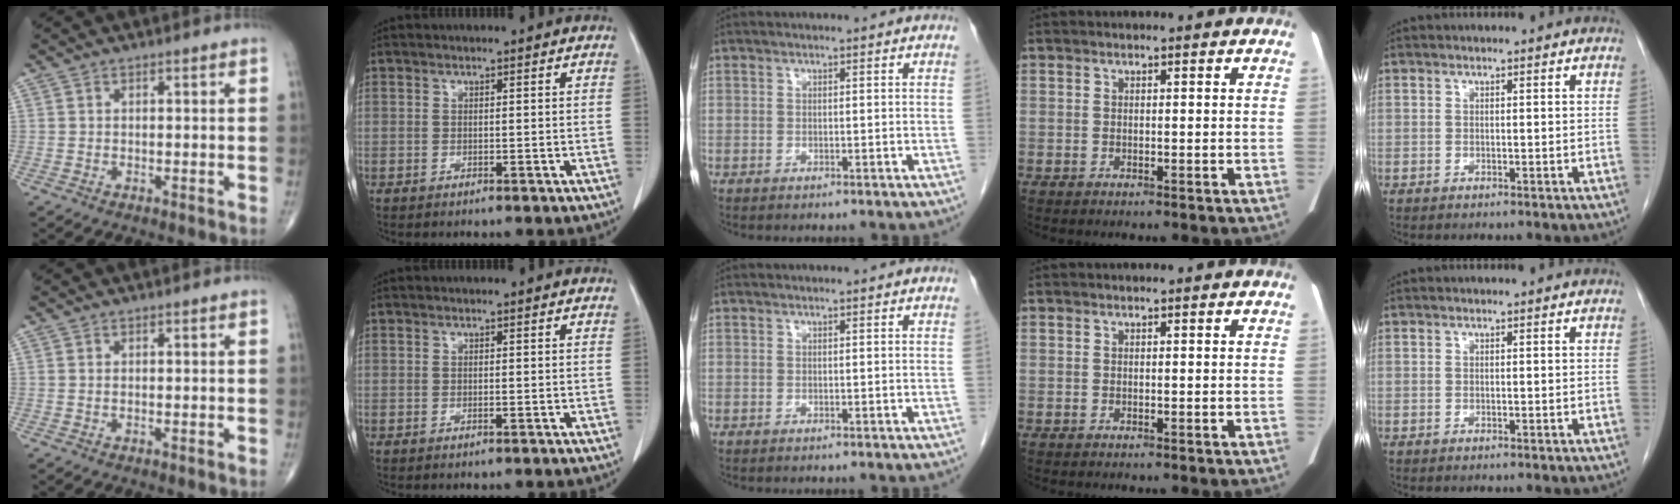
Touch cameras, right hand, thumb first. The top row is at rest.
{}